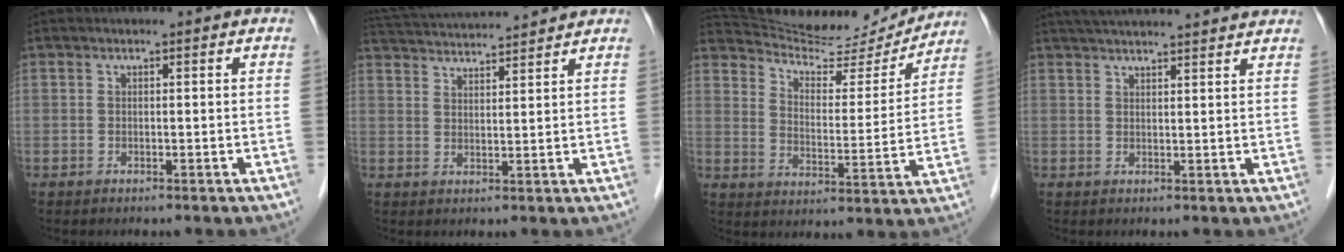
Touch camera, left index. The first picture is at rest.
{"total": 11.8, "force": [11.2, 0.2, 3.9], "torque": [-0.084, 0.028, 0.173]}
{"total": 17.3, "force": [16.7, 3.2, 3.4], "torque": [-0.052, -0.022, 0.237]}
{"total": 15.1, "force": [13.8, 0.7, 5.9], "torque": [-0.097, 0.035, 0.185]}